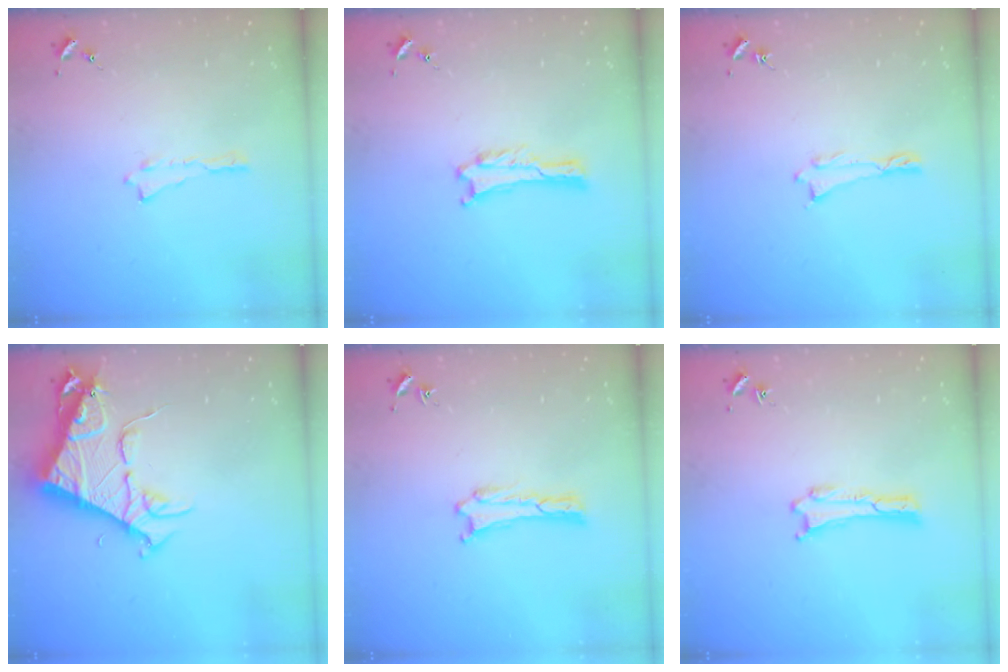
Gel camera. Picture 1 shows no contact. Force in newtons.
{"total": 0.5, "press": 0.5, "slide": 0.1}
{"total": 0.0}
{"total": 7.9, "press": 7.9, "slide": 0.9}
{"total": 0.0}
{"total": 0.0}